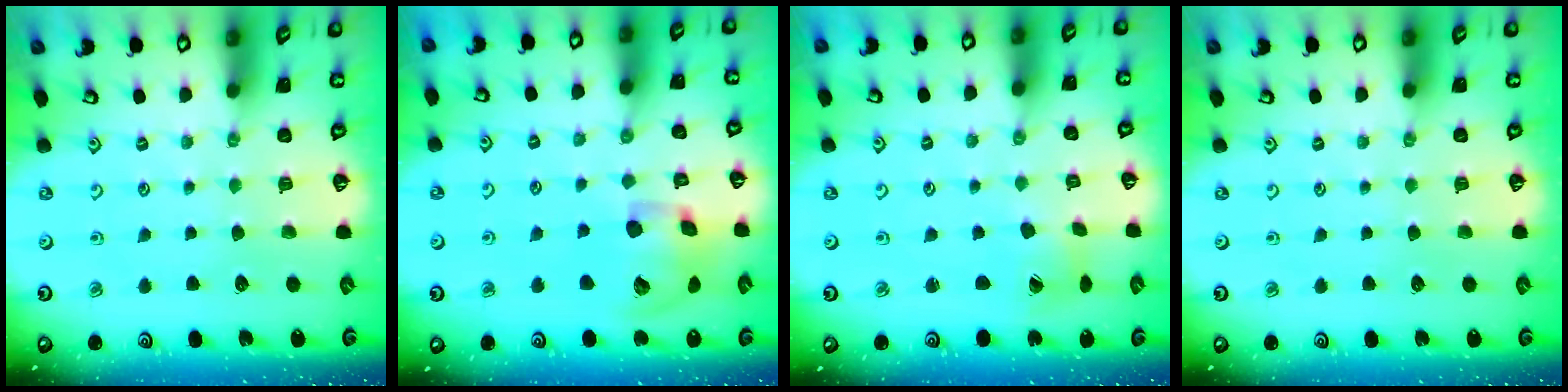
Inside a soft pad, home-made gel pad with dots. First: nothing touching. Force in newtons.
{"total": 15.0, "press": 14.8, "slide": 2.3}
{"total": 4.7, "press": 4.7, "slide": 0.5}
{"total": 0.0}